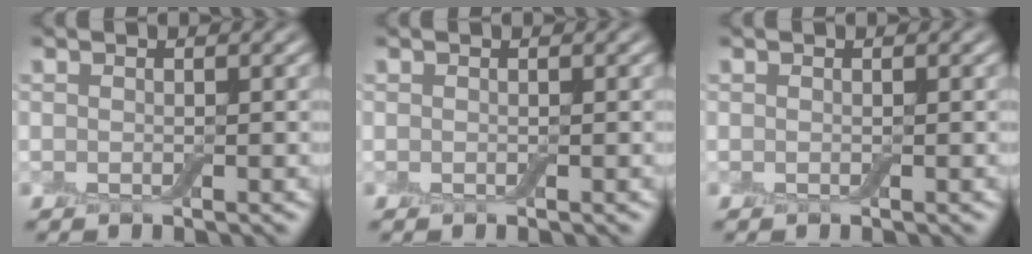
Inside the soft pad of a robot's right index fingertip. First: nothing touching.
{"total": 0.0}
{"total": 0.0}